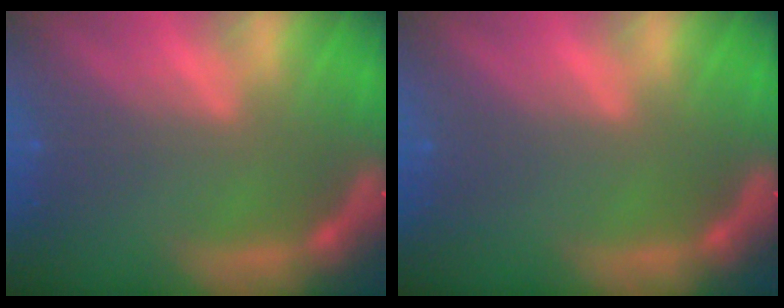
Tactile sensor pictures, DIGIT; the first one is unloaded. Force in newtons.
{"total": 0.0}